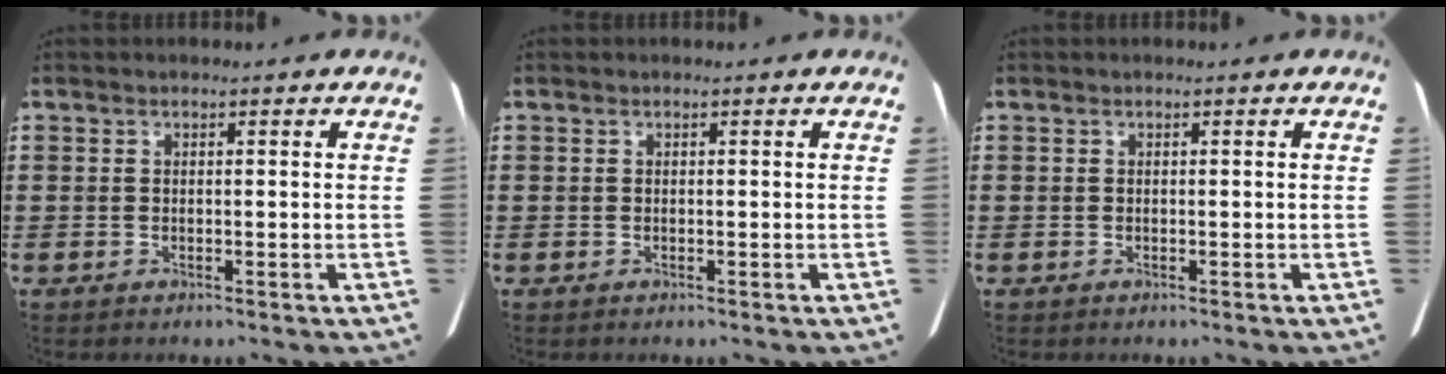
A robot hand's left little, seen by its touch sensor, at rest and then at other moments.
{"total": 0.0}
{"total": 0.0}